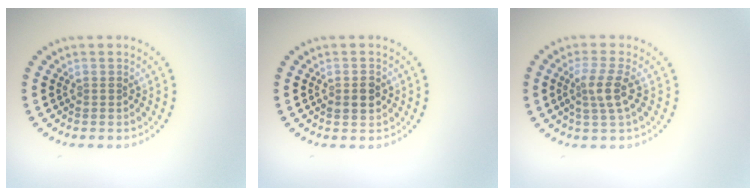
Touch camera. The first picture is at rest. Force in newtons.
{"total": 2.2, "press": 2.2, "slide": 0.2}
{"total": 2.6, "press": 2.3, "slide": 1.2}